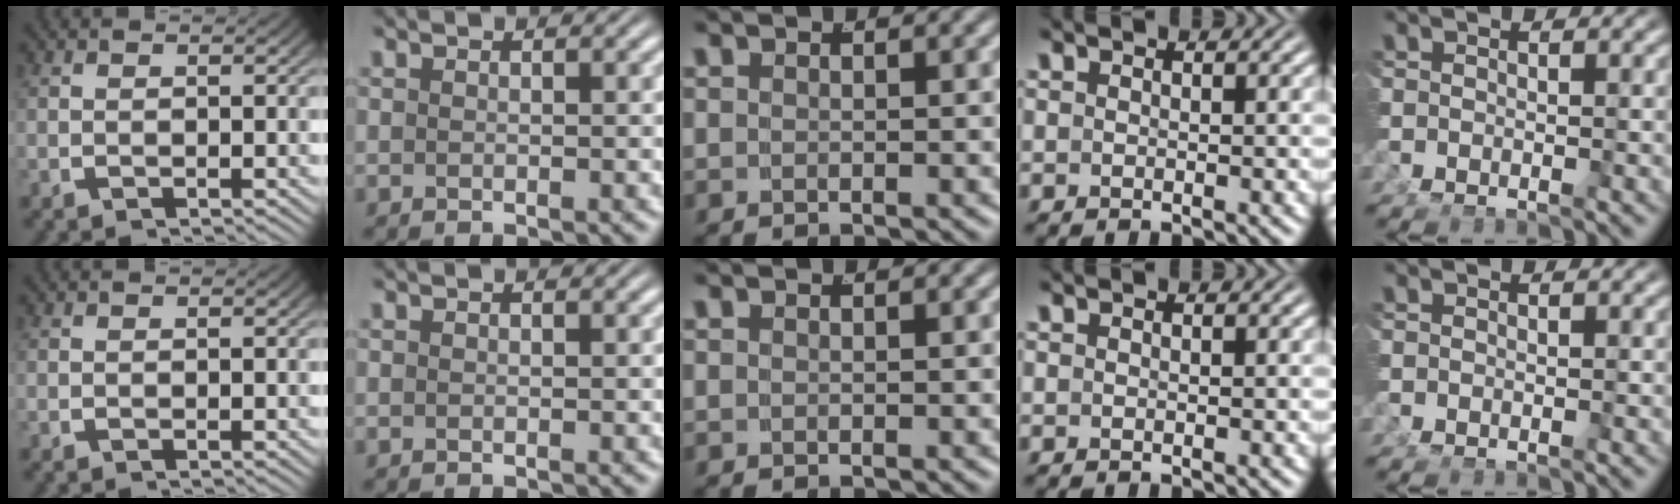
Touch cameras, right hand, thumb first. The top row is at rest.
{}